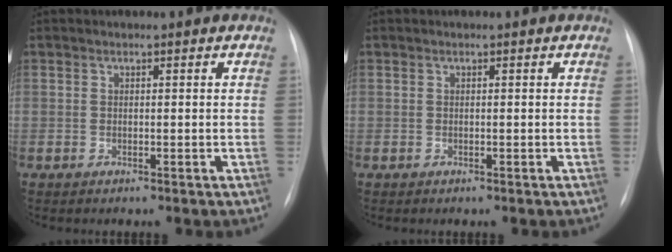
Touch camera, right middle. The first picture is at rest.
{"total": 0.0}